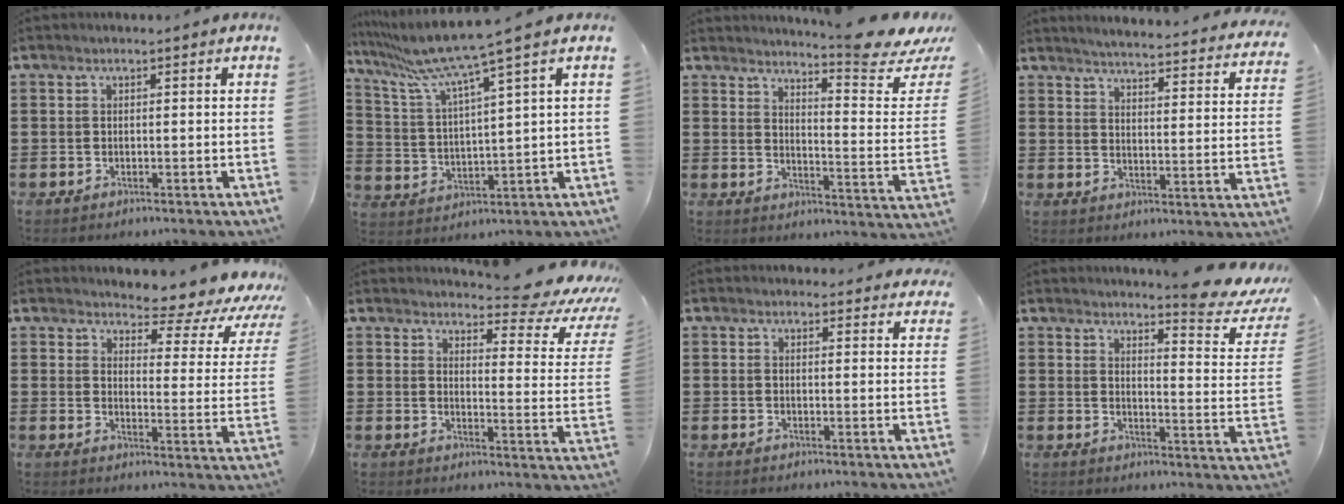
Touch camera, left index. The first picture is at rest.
{"total": 8.3, "force": [6.5, -0.8, 5.1], "torque": [-0.126, -0.041, 0.107]}
{"total": 7.8, "force": [6.6, 0.3, 4.2], "torque": [-0.068, -0.054, 0.104]}
{"total": 3.5, "force": [3.4, -0.6, 0.7], "torque": [-0.035, -0.036, 0.050]}
{"total": 5.1, "force": [4.3, 1.5, 2.3], "torque": [-0.039, -0.040, 0.062]}
{"total": 6.9, "force": [6.1, 1.0, 3.2], "torque": [-0.052, -0.050, 0.098]}
{"total": 2.4, "force": [2.3, 0.4, 0.1], "torque": [0.001, -0.008, 0.043]}
{"total": 6.7, "force": [5.8, 0.1, 3.2], "torque": [-0.055, -0.044, 0.095]}